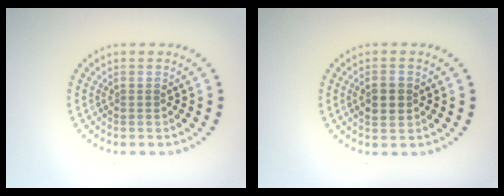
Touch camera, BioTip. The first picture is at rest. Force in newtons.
{"total": 2.4, "press": 2.4, "slide": 0.2}